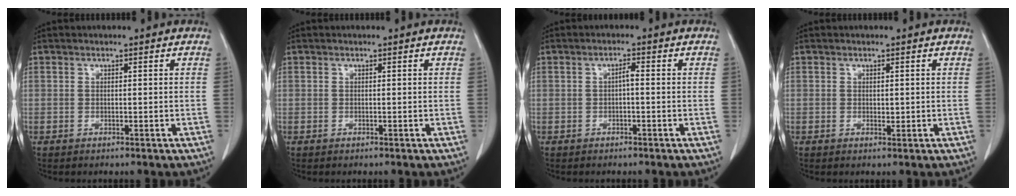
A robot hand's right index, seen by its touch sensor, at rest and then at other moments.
{"total": 0.0}
{"total": 1.4, "force": [-0.2, 0.2, 1.3], "torque": [-0.023, 0.004, -0.004]}
{"total": 0.8, "force": [0.1, 0.5, 0.6], "torque": [-0.008, -0.002, 0.005]}